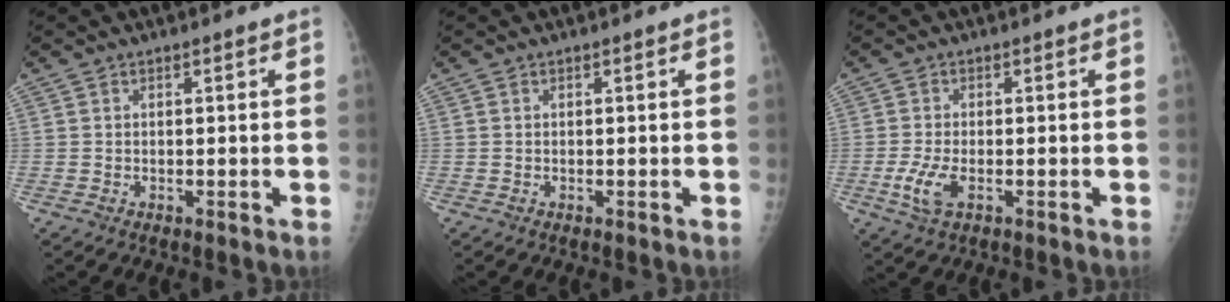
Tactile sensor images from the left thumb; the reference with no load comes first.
{"total": 0.0}
{"total": 4.6, "force": [-1.4, 2.1, 3.9], "torque": [-0.094, -0.005, -0.026]}